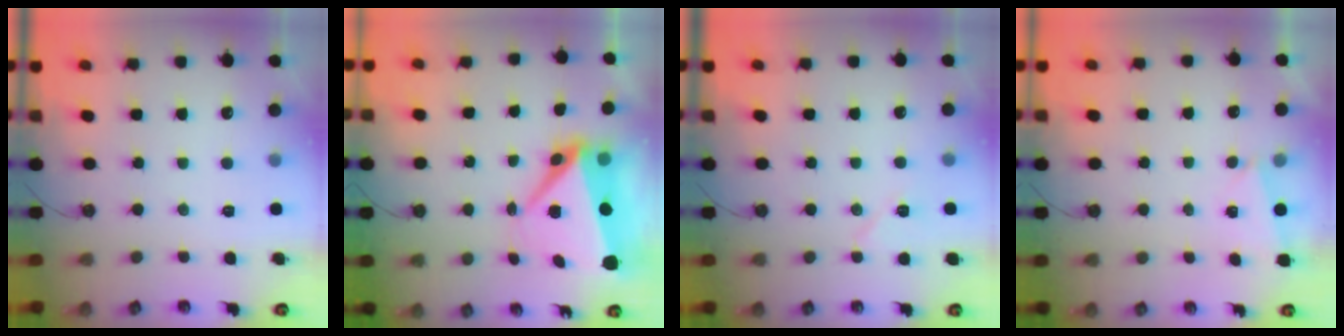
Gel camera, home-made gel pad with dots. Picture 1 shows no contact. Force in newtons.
{"total": 9.9, "press": 9.7, "slide": 1.8}
{"total": 6.6, "press": 6.4, "slide": 1.7}
{"total": 2.1, "press": 0.8, "slide": 1.9}